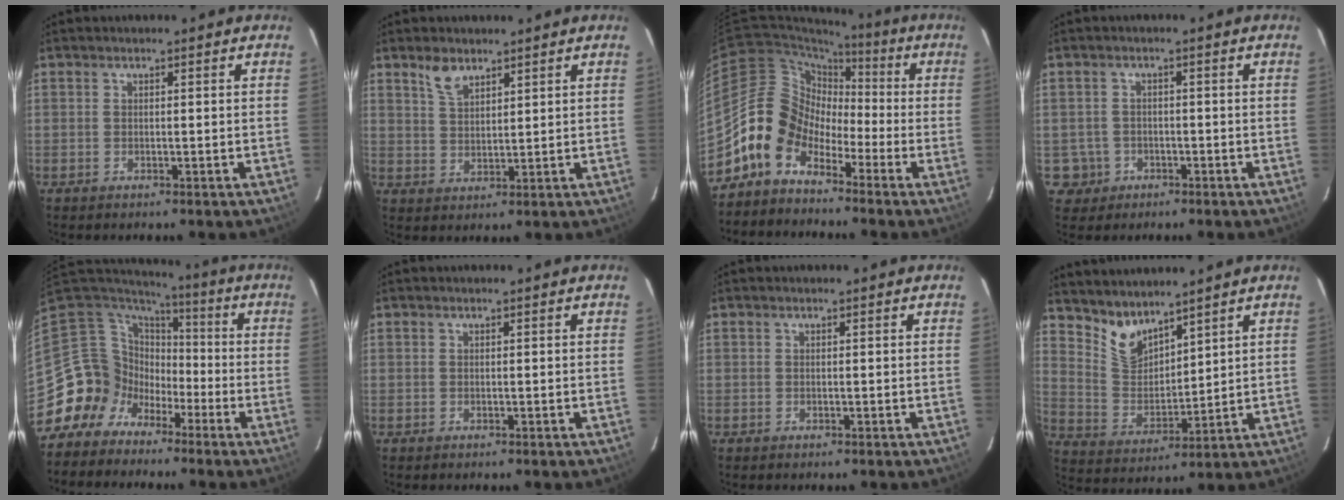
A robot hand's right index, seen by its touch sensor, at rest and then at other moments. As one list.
[{"total": 4.4, "force": [3.2, 2.0, 2.2], "torque": [-0.041, 0.003, 0.064]}, {"total": 10.5, "force": [-5.6, 8.2, 3.4], "torque": [-0.068, 0.037, -0.125]}, {"total": 4.4, "force": [-1.4, 4.2, 0.1], "torque": [-0.012, 0.017, -0.018]}, {"total": 11.8, "force": [-5.9, 10.0, 2.1], "torque": [-0.067, 0.031, -0.119]}, {"total": 0.0}, {"total": 0.0}, {"total": 8.1, "force": [6.9, 3.3, 2.8], "torque": [-0.053, -0.002, 0.145]}]